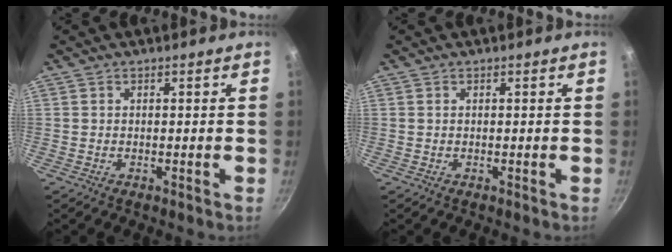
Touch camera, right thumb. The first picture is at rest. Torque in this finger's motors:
{"motor_torque": [-0.29, 0.32, 0.31, -0.12, 0.01]}